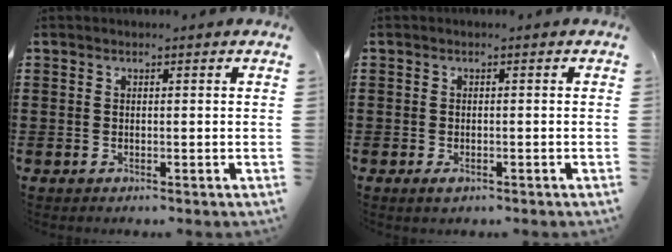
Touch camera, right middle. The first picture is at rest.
{"total": 0.8, "force": [-0.5, 0.4, 0.6], "torque": [-0.011, -0.004, -0.010]}